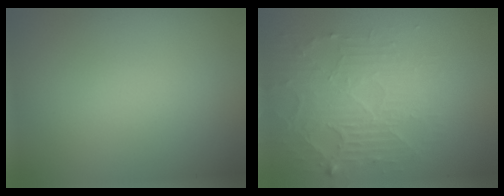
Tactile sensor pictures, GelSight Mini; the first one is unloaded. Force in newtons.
{"total": 3.8, "press": 3.4, "slide": 1.8}